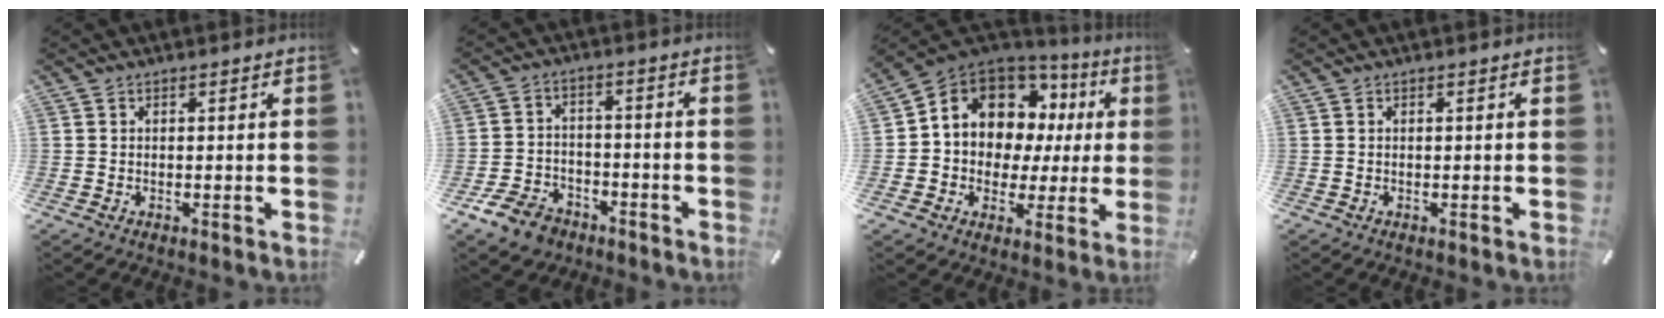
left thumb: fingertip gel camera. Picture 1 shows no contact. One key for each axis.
{"total": 8.4, "fx": -5.7, "fy": 5.4, "fz": 3.0, "tx": -0.067, "ty": 0.038, "tz": -0.108}
{"total": 10.8, "fx": 4.7, "fy": 9.0, "fz": 3.8, "tx": -0.090, "ty": -0.041, "tz": 0.094}
{"total": 0.0}